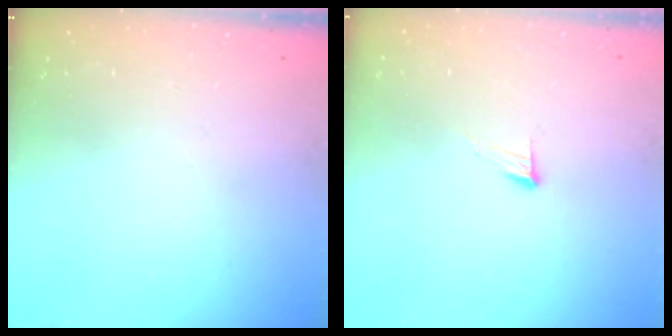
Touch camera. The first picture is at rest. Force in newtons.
{"total": 5.2, "press": 5.2, "slide": 0.5}